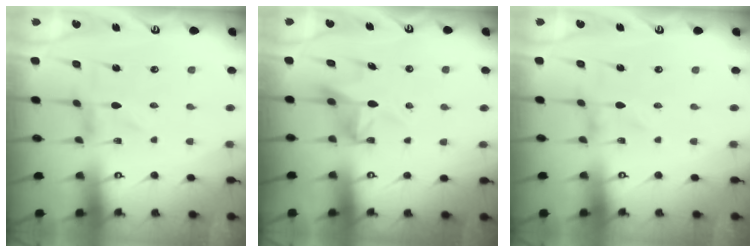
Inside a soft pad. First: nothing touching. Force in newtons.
{"total": 9.2, "press": 9.2, "slide": 0.1}
{"total": 0.0}